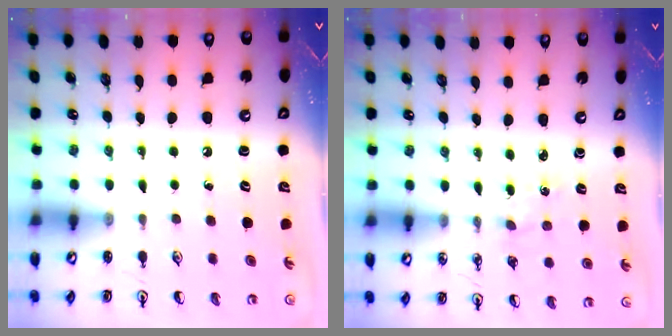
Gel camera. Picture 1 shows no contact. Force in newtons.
{"total": 0.0}